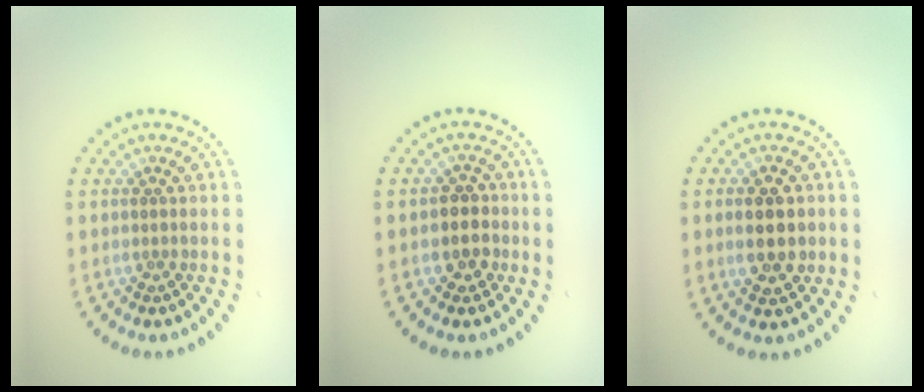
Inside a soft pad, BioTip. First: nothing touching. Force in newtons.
{"total": 2.3, "press": 2.1, "slide": 0.9}
{"total": 4.2, "press": 4.2, "slide": 0.1}